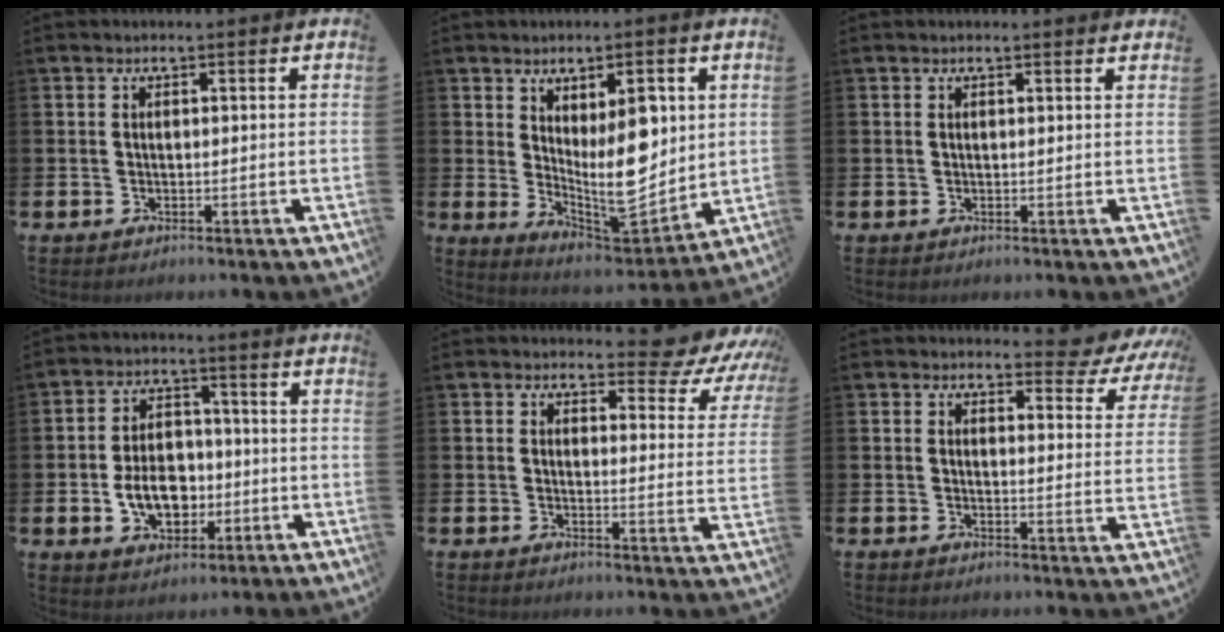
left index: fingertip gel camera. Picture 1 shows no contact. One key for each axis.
{"total": 9.6, "fx": 2.0, "fy": 4.1, "fz": 8.4, "tx": -0.127, "ty": -0.020, "tz": 0.034}
{"total": 0.6, "fx": 0.6, "fy": 0.0, "fz": 0.1, "tx": 0.006, "ty": -0.003, "tz": 0.009}
{"total": 7.1, "fx": -1.5, "fy": 5.2, "fz": 4.7, "tx": -0.078, "ty": 0.008, "tz": -0.032}
{"total": 5.0, "fx": 4.4, "fy": 1.8, "fz": 1.6, "tx": -0.012, "ty": -0.043, "tz": 0.067}
{"total": 3.7, "fx": 3.4, "fy": 1.3, "fz": 0.9, "tx": -0.009, "ty": -0.031, "tz": 0.052}